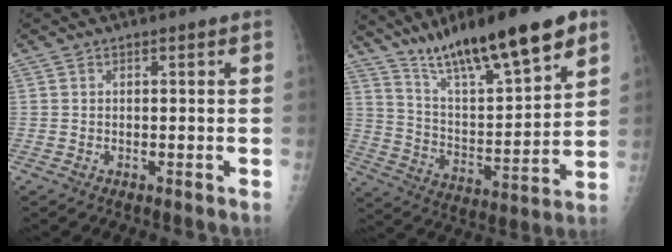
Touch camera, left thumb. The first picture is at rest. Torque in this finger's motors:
{"motor_torque": [0.14, 0.40, 1.57, -1.21, 0.24]}